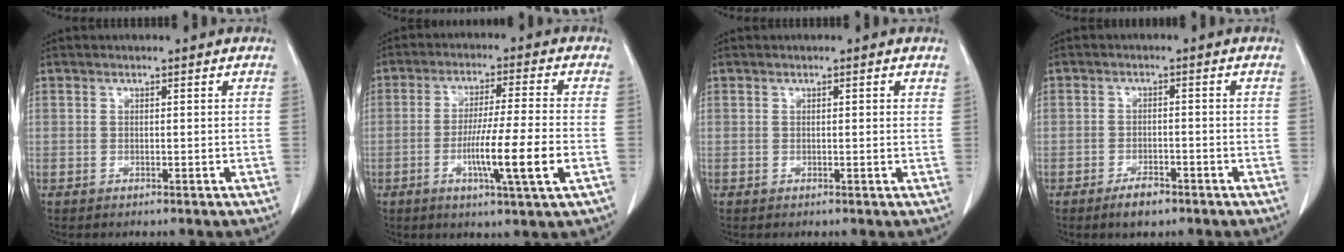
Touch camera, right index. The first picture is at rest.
{"total": 10.6, "force": [-3.2, -0.7, 10.1], "torque": [-0.182, -0.013, -0.056]}
{"total": 0.8, "force": [0.4, 0.1, 0.7], "torque": [-0.013, 0.001, 0.003]}
{"total": 3.3, "force": [-2.4, 1.3, 1.9], "torque": [-0.034, 0.000, -0.037]}